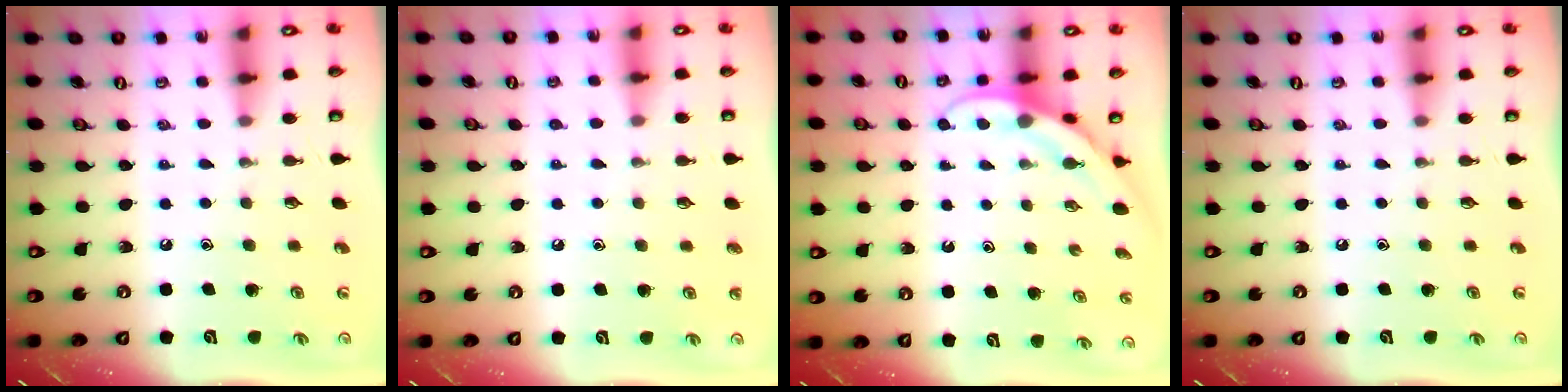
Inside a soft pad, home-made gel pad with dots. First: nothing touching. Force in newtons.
{"total": 2.0, "press": 2.0, "slide": 0.2}
{"total": 5.4, "press": 5.4, "slide": 0.4}
{"total": 0.0}